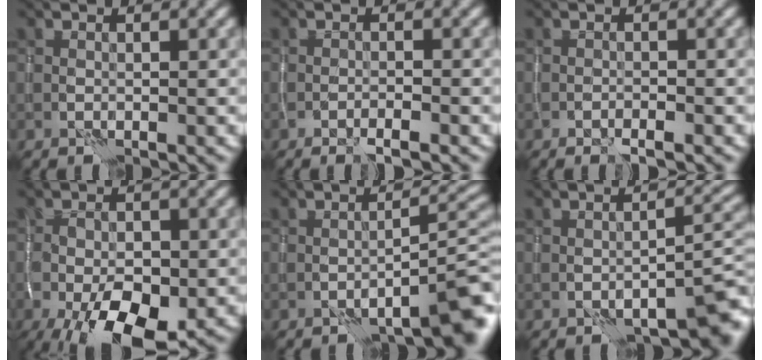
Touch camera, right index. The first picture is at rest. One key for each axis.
{"total": 0.9, "fx": -0.6, "fy": 0.1, "fz": 0.7, "tx": -0.003, "ty": 0.003, "tz": -0.015}
{"total": 0.6, "fx": -0.4, "fy": 0.0, "fz": 0.4, "tx": -0.001, "ty": 0.003, "tz": -0.009}
{"total": 9.3, "fx": -3.9, "fy": 4.5, "fz": 7.1, "tx": -0.123, "ty": -0.019, "tz": -0.062}
{"total": 6.3, "fx": -4.2, "fy": 1.5, "fz": 4.5, "tx": -0.043, "ty": 0.015, "tz": -0.060}
{"total": 5.1, "fx": -3.6, "fy": 1.5, "fz": 3.4, "tx": -0.034, "ty": 0.005, "tz": -0.049}